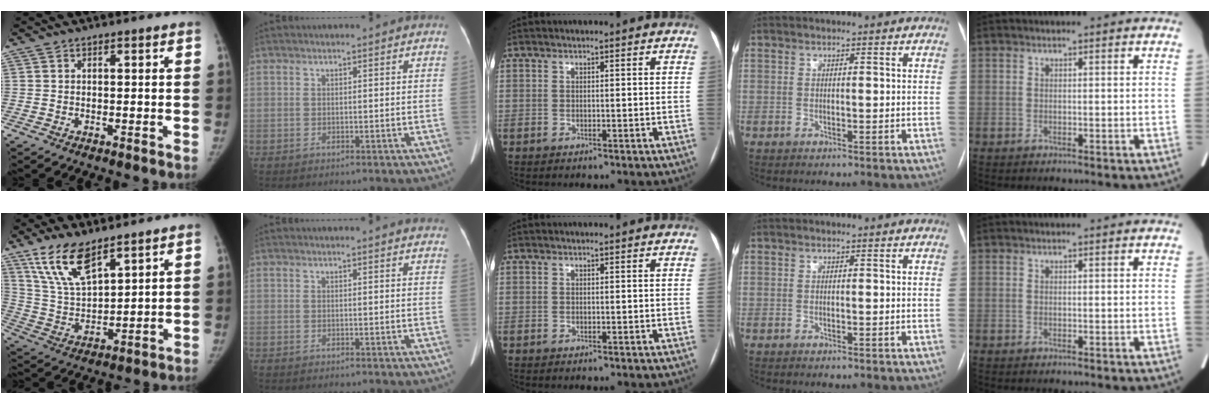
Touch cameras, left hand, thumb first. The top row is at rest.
{"thumb": {"total": 12.2, "force": [8.3, 4.5, 7.7], "torque": [-0.135, -0.038, 0.175]}, "index": {"total": 6.1, "force": [5.9, 0.8, 1.4], "torque": [-0.007, -0.004, 0.041]}}